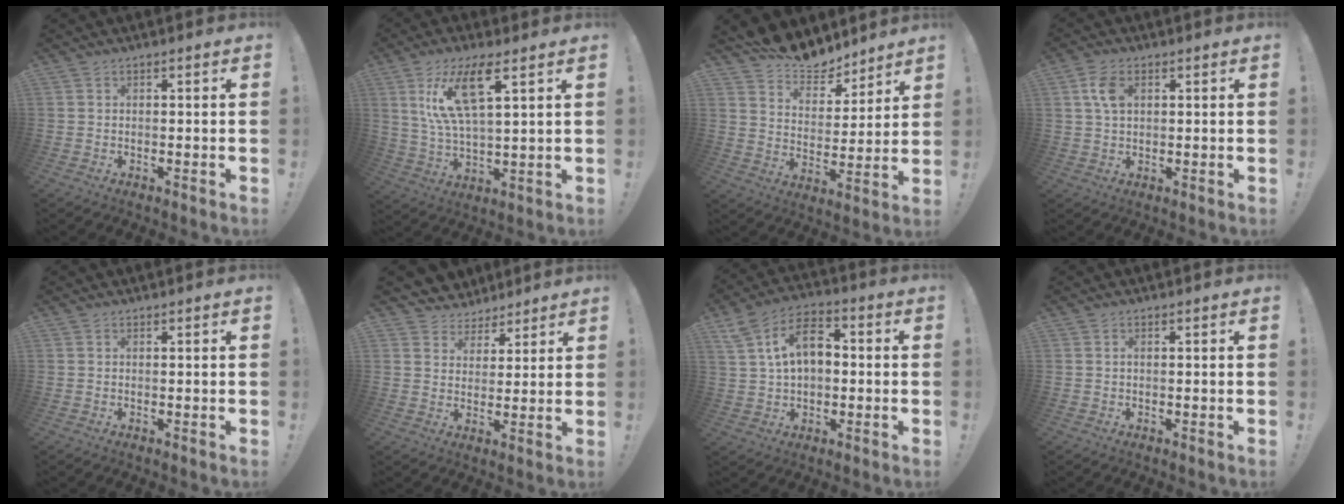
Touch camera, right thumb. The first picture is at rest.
{"total": 13.8, "force": [7.0, 4.4, 11.1], "torque": [-0.221, -0.010, 0.118]}
{"total": 11.0, "force": [9.7, 4.7, 2.0], "torque": [-0.045, -0.081, 0.184]}
{"total": 5.9, "force": [1.8, 3.5, 4.4], "torque": [-0.082, 0.000, 0.033]}
{"total": 0.0}
{"total": 5.8, "force": [3.7, 4.5, 0.1], "torque": [-0.007, -0.030, 0.075]}
{"total": 13.5, "force": [2.9, 8.8, 9.8], "torque": [-0.166, 0.009, 0.057]}
{"total": 0.5, "force": [0.0, 0.1, 0.5], "torque": [-0.016, 0.004, 0.001]}